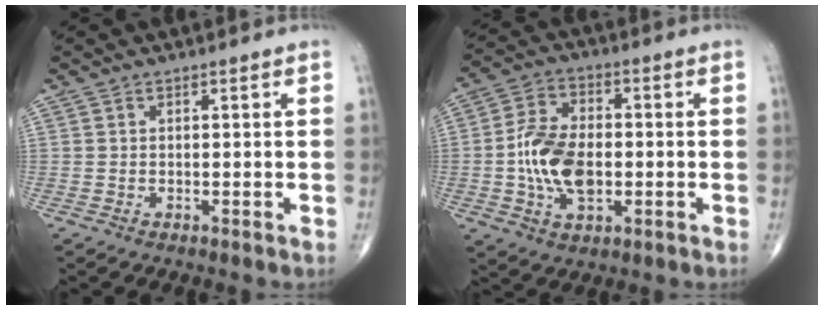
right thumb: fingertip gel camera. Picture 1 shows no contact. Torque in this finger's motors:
{"motor_torque": [1.34, 1.47, 0.69, -0.75, 0.16]}